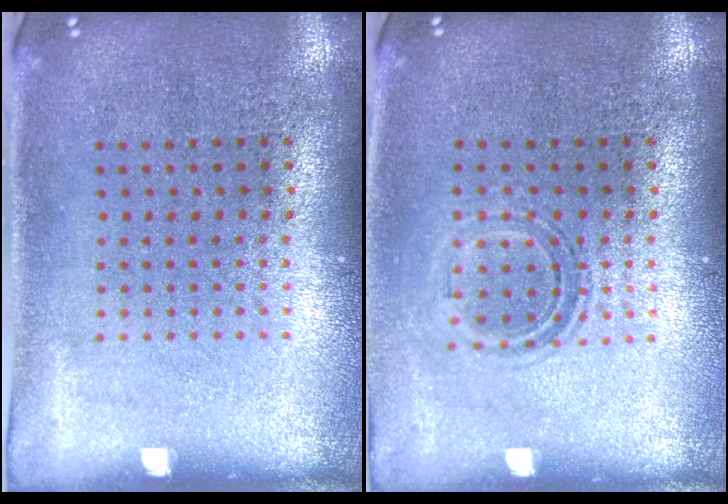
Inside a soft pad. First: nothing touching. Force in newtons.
{"total": 1.0, "press": 0.9, "slide": 0.4}